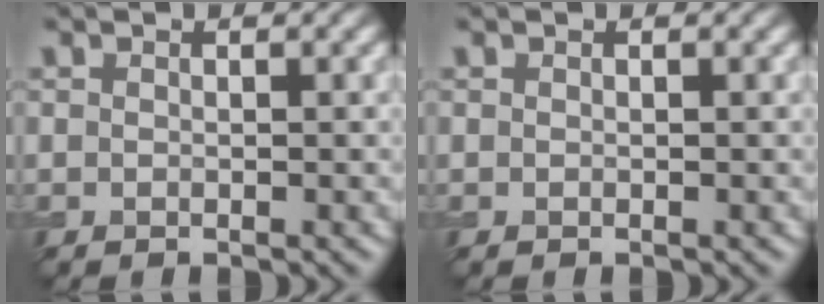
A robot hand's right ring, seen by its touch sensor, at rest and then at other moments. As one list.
[{"total": 0.0}]